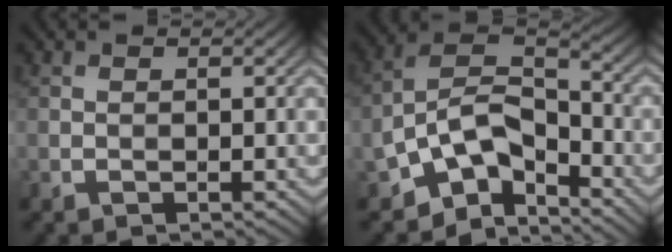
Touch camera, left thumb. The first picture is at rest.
{"total": 10.6, "force": [-6.2, 5.4, 6.7], "torque": [-0.111, 0.001, -0.140]}